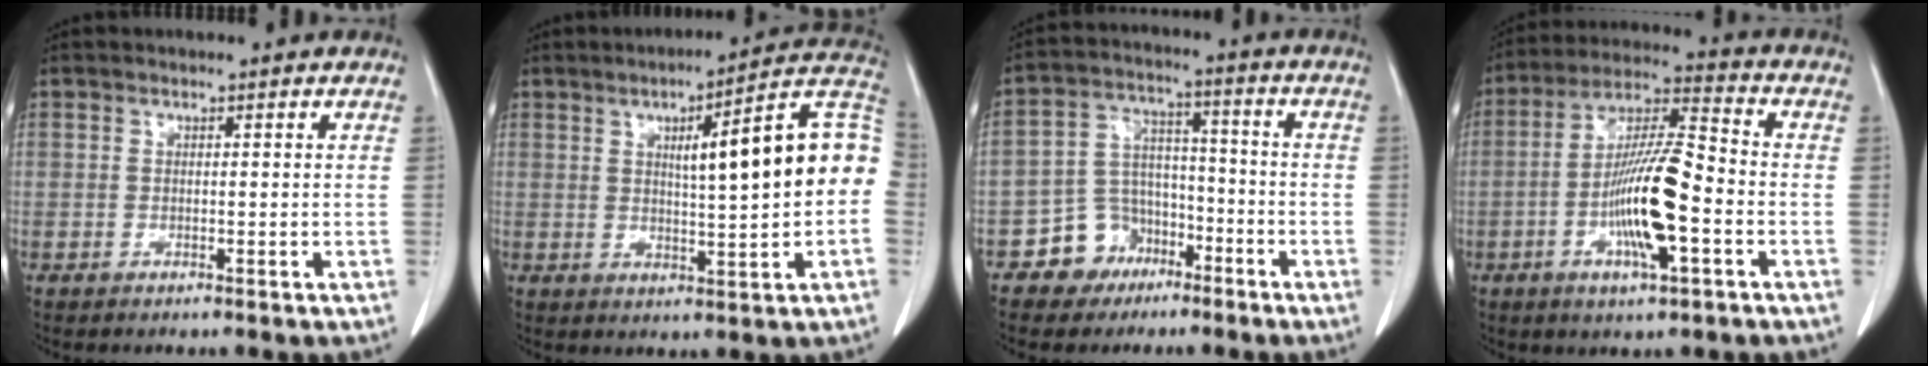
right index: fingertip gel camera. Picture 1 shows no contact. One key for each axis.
{"total": 15.5, "fx": 1.6, "fy": 1.6, "fz": 15.3, "tx": -0.203, "ty": 0.034, "tz": 0.019}
{"total": 8.2, "fx": -4.9, "fy": 6.4, "fz": 1.4, "tx": -0.022, "ty": 0.023, "tz": -0.077}
{"total": 13.3, "fx": -3.7, "fy": 2.0, "fz": 12.6, "tx": -0.238, "ty": 0.003, "tz": -0.068}